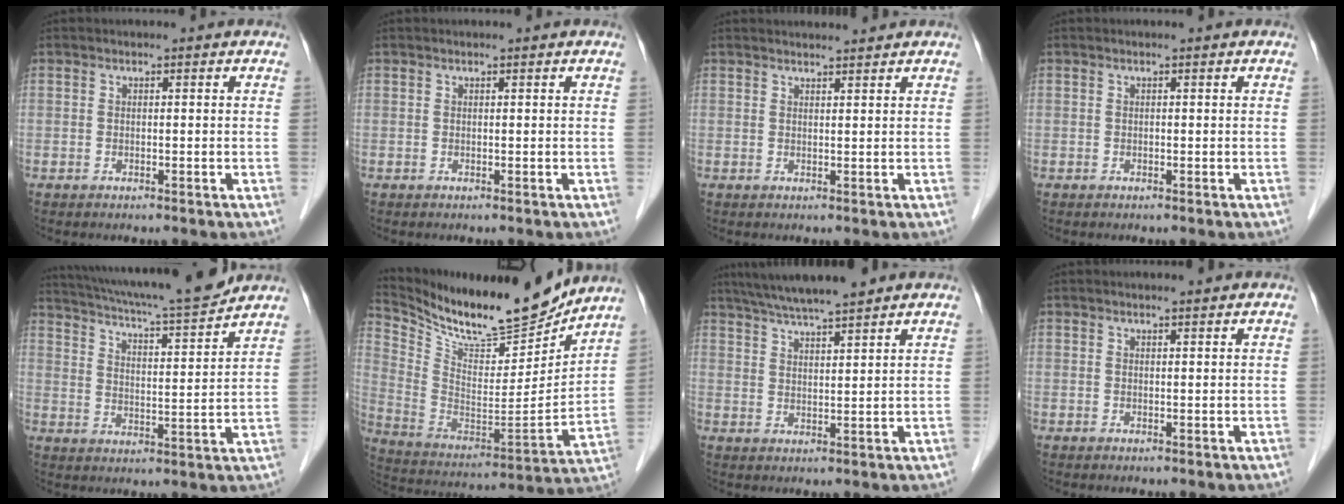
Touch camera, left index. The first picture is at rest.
{"total": 0.0}
{"total": 3.1, "force": [3.1, 0.1, 0.5], "torque": [-0.009, 0.012, 0.043]}
{"total": 0.0}
{"total": 16.4, "force": [15.0, -0.3, 6.7], "torque": [-0.120, -0.009, 0.223]}
{"total": 21.1, "force": [19.0, 3.0, 8.7], "torque": [-0.169, -0.033, 0.315]}
{"total": 9.5, "force": [8.2, 0.1, 4.7], "torque": [-0.080, 0.022, 0.129]}
{"total": 1.1, "force": [1.0, -0.1, 0.4], "torque": [-0.009, 0.002, 0.018]}